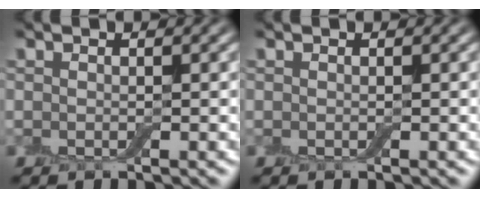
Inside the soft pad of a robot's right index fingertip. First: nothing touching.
{"total": 0.0}